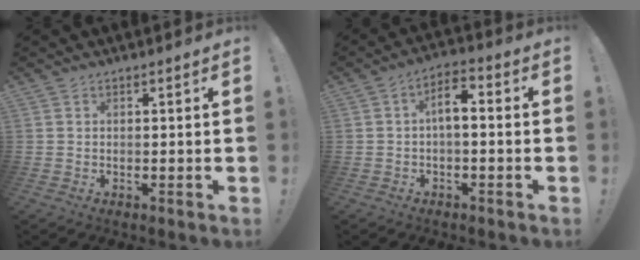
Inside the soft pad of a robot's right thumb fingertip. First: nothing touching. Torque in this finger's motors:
{"motor_torque": [-0.03, 0.19, 0.01, 0.05, 0.13]}